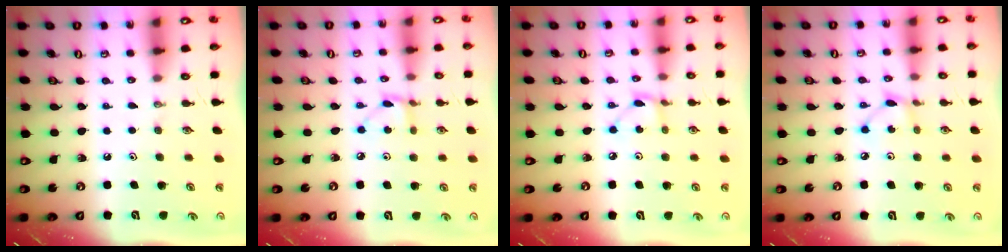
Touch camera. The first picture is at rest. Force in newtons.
{"total": 3.4, "press": 3.4, "slide": 0.4}
{"total": 2.6, "press": 2.6, "slide": 0.1}
{"total": 3.6, "press": 3.6, "slide": 0.1}